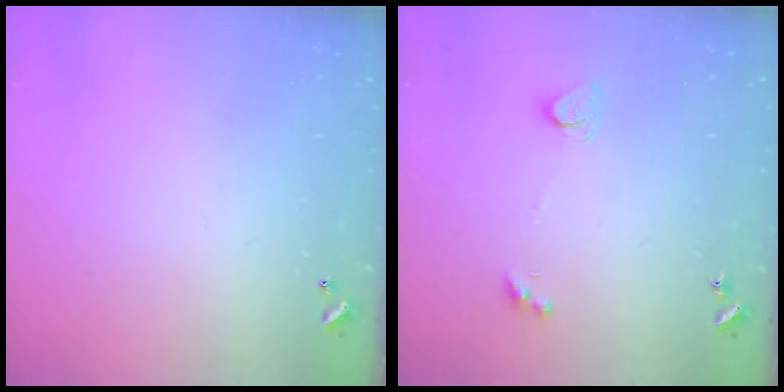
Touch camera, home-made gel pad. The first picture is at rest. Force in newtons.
{"total": 2.6, "press": 2.6, "slide": 0.5}